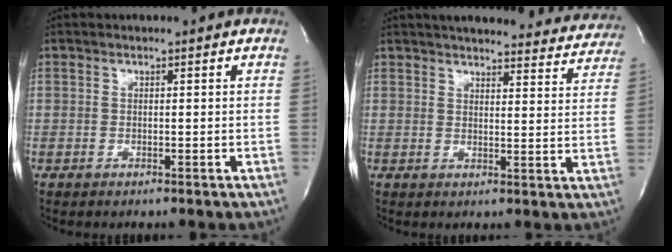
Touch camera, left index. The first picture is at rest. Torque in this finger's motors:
{"motor_torque": [0.62, -0.60, 0.21, 0.07]}